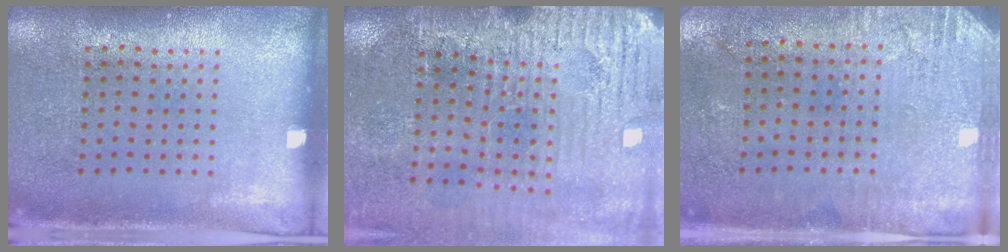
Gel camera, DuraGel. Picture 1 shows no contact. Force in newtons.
{"total": 3.6, "press": 3.5, "slide": 0.5}
{"total": 2.8, "press": 2.3, "slide": 1.6}